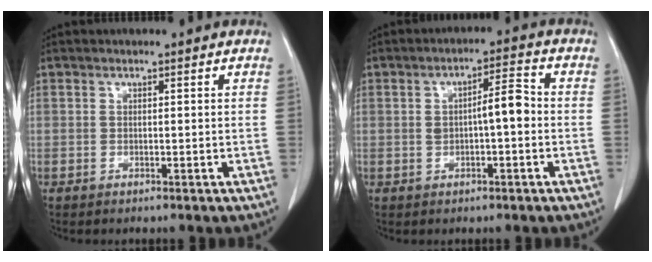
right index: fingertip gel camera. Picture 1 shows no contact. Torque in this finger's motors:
{"motor_torque": [0.15, 0.00, 0.10, 0.05]}